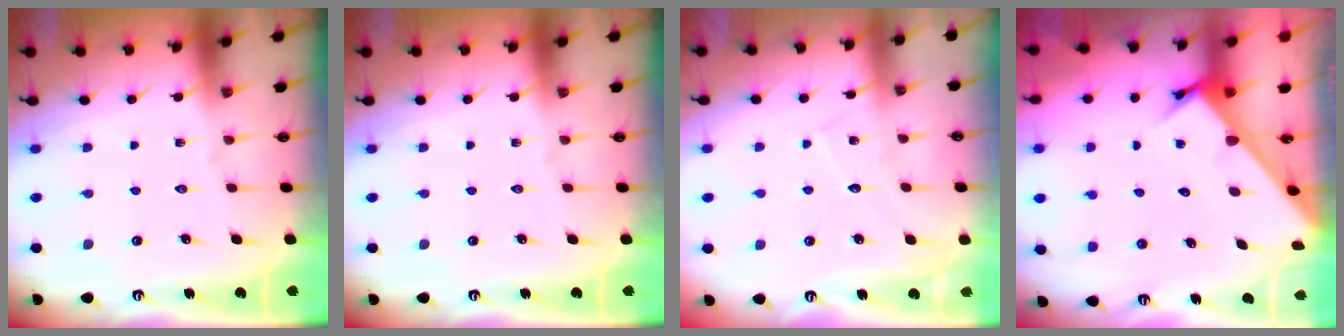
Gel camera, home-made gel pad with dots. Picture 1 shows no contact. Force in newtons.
{"total": 0.0}
{"total": 6.1, "press": 6.1, "slide": 0.1}
{"total": 3.2, "press": 3.2, "slide": 0.2}